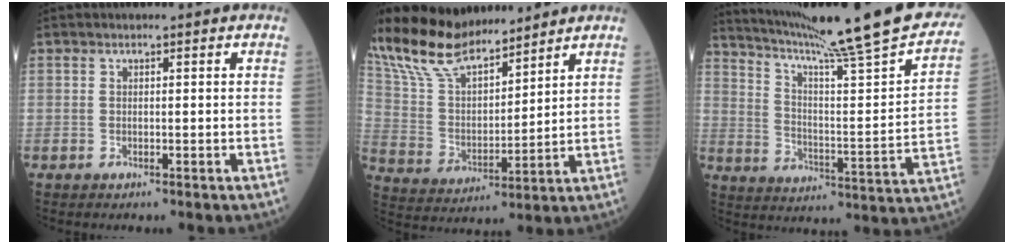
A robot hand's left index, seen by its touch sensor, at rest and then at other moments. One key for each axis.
{"total": 16.4, "fx": 14.1, "fy": 4.0, "fz": 7.2, "tx": -0.156, "ty": 0.022, "tz": 0.278}
{"total": 28.1, "fx": 23.7, "fy": 0.1, "fz": 15.2, "tx": -0.249, "ty": -0.061, "tz": 0.324}